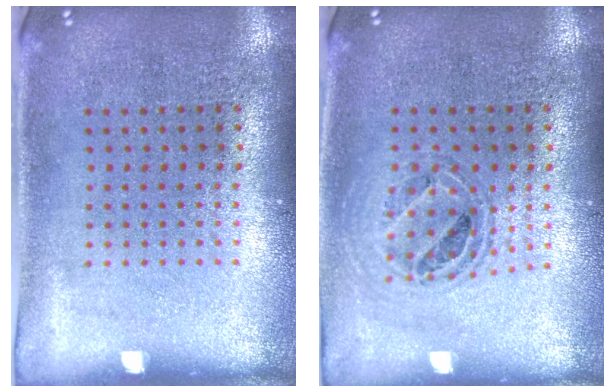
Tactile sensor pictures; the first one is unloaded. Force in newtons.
{"total": 0.8, "press": 0.8, "slide": 0.1}